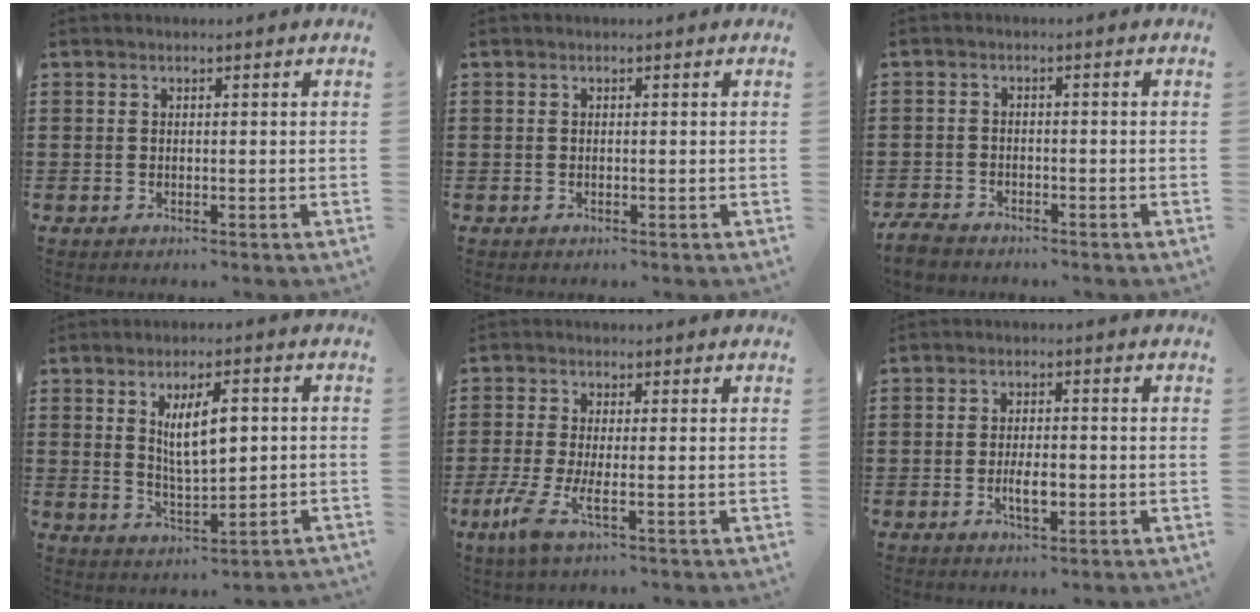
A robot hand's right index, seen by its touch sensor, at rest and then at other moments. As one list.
[{"total": 0.0}, {"total": 2.7, "force": [-2.5, 0.7, 0.6], "torque": [-0.021, 0.001, -0.054]}, {"total": 7.1, "force": [1.2, 2.8, 6.4], "torque": [-0.107, 0.002, 0.016]}, {"total": 4.9, "force": [-1.9, 0.6, 4.5], "torque": [-0.112, -0.022, -0.038]}, {"total": 3.9, "force": [-1.1, 1.4, 3.4], "torque": [-0.066, 0.001, -0.019]}]